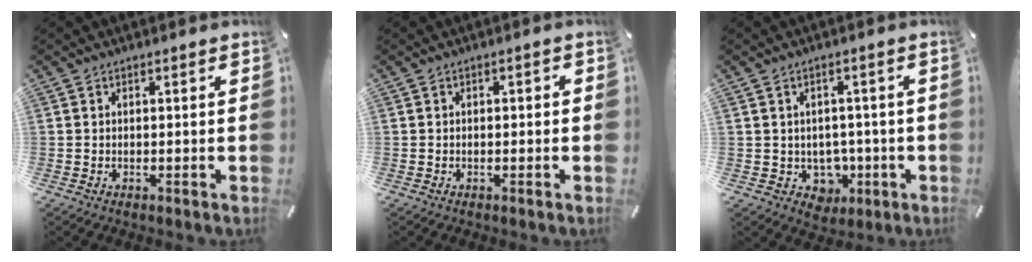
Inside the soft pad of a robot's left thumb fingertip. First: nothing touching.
{"total": 1.1, "force": [-0.5, 0.6, 0.8], "torque": [-0.014, 0.003, -0.011]}
{"total": 5.8, "force": [0.6, 5.6, 1.5], "torque": [-0.008, -0.016, 0.015]}